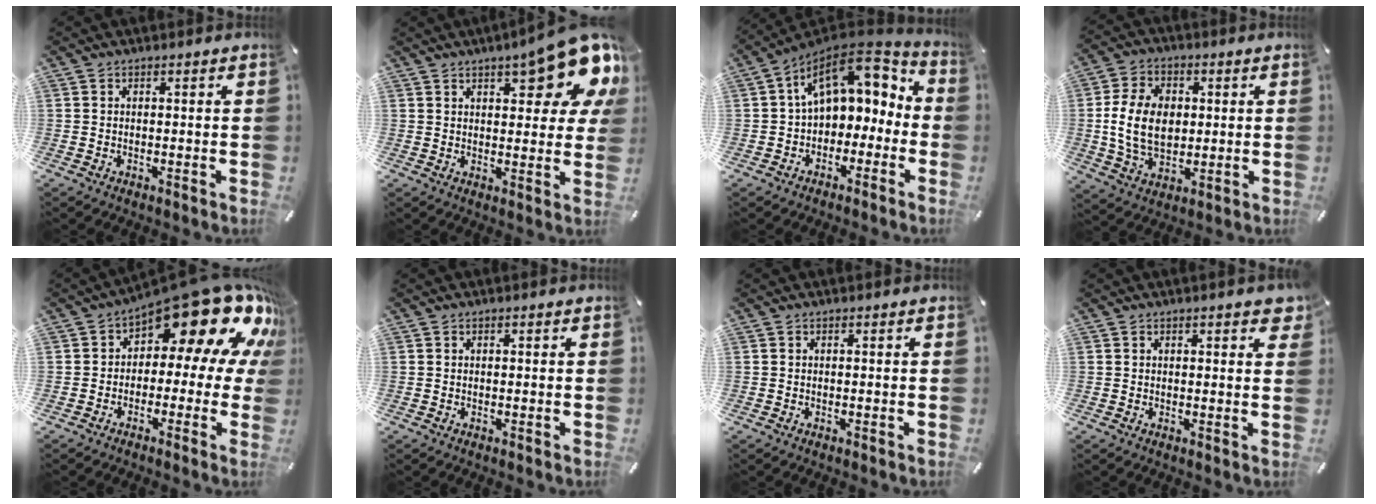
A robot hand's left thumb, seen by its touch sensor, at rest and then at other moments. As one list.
[{"total": 16.8, "force": [9.6, 5.8, 12.5], "torque": [-0.162, -0.058, 0.156]}, {"total": 14.4, "force": [4.6, 9.6, 9.7], "torque": [-0.156, -0.022, 0.084]}, {"total": 12.8, "force": [0.4, 9.5, 8.6], "torque": [-0.185, 0.010, 0.007]}, {"total": 21.2, "force": [10.8, 9.3, 15.7], "torque": [-0.224, -0.074, 0.181]}, {"total": 0.0}, {"total": 0.0}, {"total": 2.7, "force": [1.7, 0.8, 1.9], "torque": [-0.027, -0.005, 0.027]}]